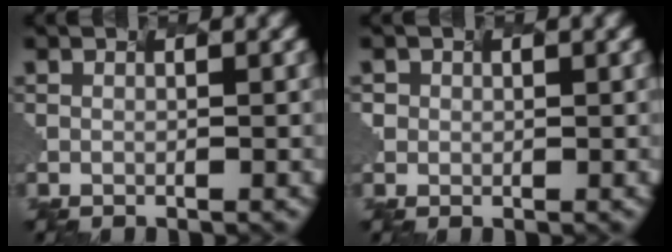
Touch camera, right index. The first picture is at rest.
{"total": 1.2, "force": [-0.1, -0.3, -1.2], "torque": [0.000, -0.005, 0.019]}